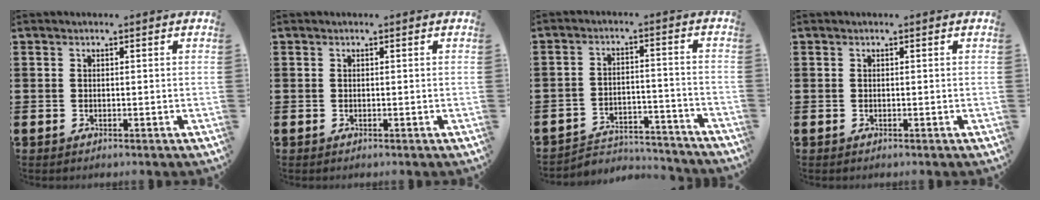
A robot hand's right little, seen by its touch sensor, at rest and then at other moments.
{"total": 0.0}
{"total": 4.0, "force": [-3.9, 0.8, 0.5], "torque": [-0.012, 0.007, -0.082]}
{"total": 0.0}